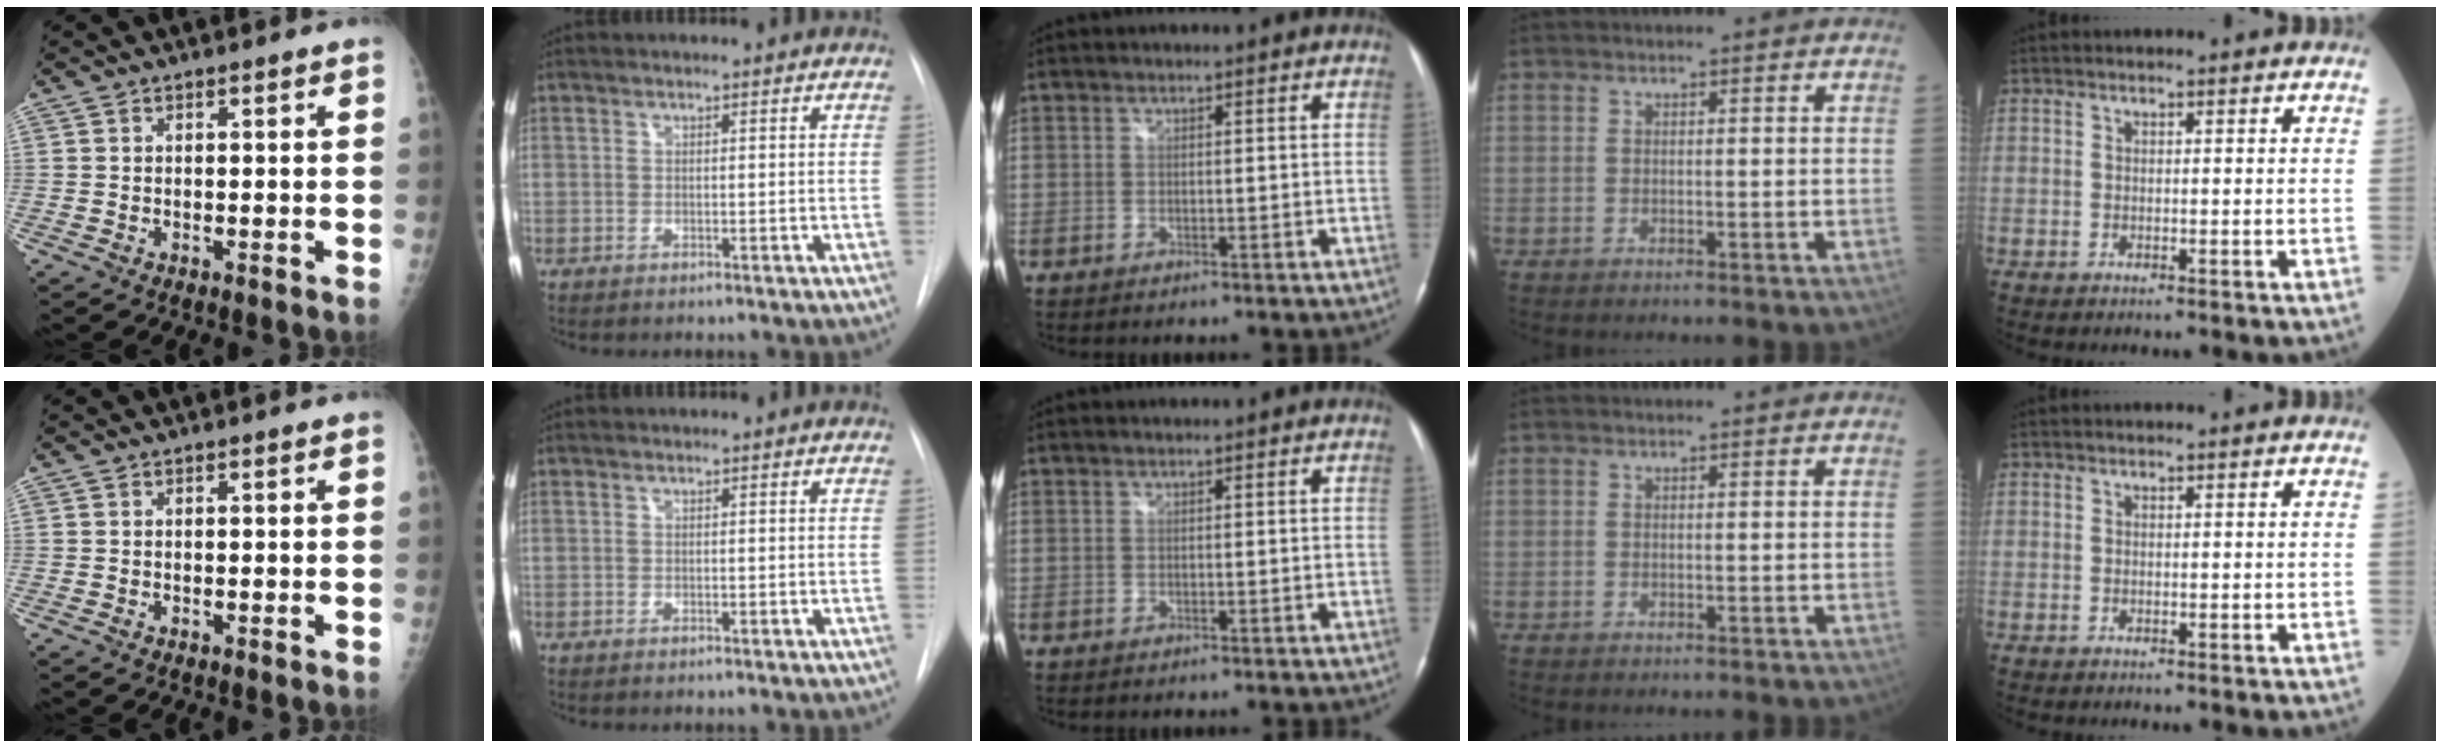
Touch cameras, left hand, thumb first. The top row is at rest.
{}